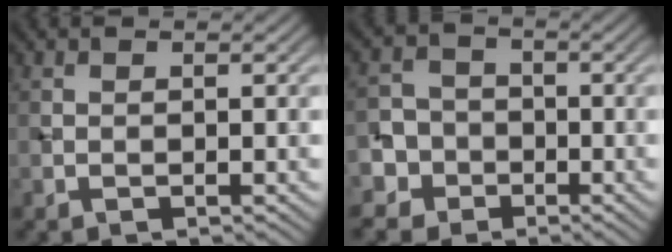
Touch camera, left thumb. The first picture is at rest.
{"total": 5.9, "force": [-2.4, 5.2, 1.2], "torque": [-0.032, 0.000, -0.071]}